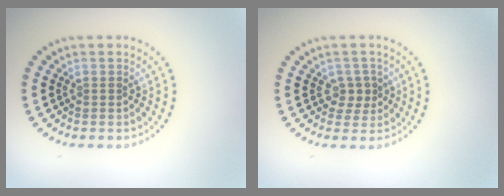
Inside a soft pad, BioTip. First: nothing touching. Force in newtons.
{"total": 1.9, "press": 1.6, "slide": 0.9}